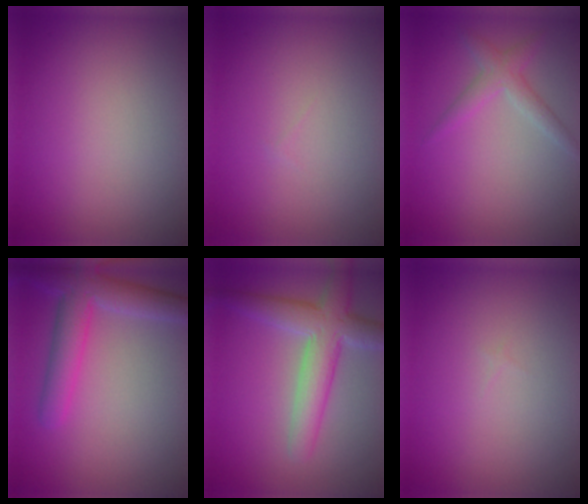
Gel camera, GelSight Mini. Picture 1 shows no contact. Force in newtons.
{"total": 0.0}
{"total": 2.0, "press": 2.0, "slide": 0.1}
{"total": 5.3, "press": 5.2, "slide": 0.4}
{"total": 5.4, "press": 5.4, "slide": 0.2}
{"total": 0.0}